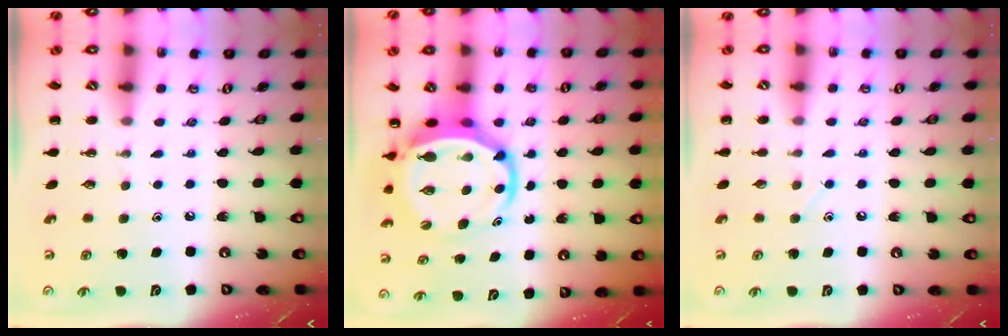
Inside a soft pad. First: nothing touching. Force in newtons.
{"total": 8.6, "press": 8.2, "slide": 2.8}
{"total": 2.9, "press": 2.7, "slide": 0.9}